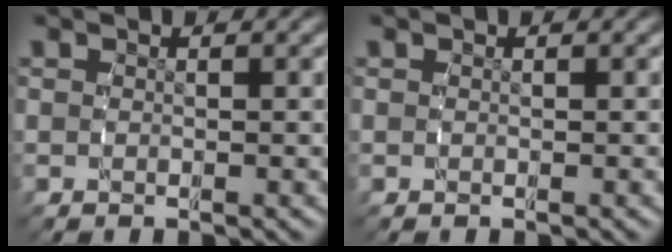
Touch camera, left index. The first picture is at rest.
{"total": 0.0}